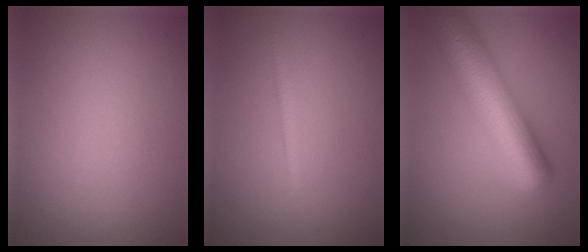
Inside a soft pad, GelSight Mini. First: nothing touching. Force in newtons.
{"total": 1.5, "press": 1.5, "slide": 0.1}
{"total": 10.4, "press": 10.4, "slide": 0.4}